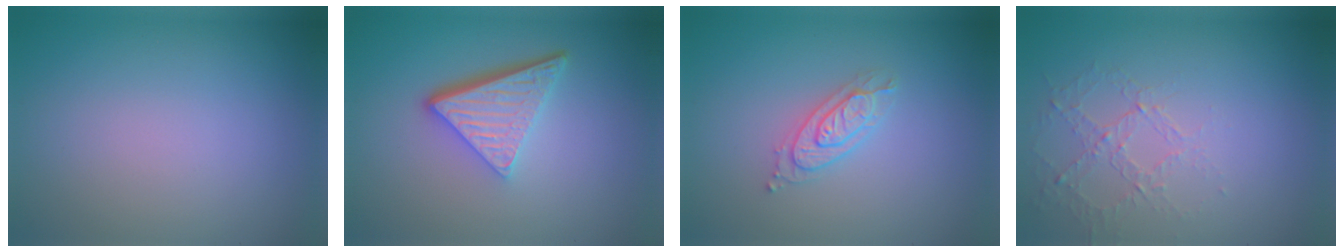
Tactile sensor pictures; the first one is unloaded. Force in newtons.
{"total": 5.1, "press": 3.6, "slide": 3.7}
{"total": 2.6, "press": 2.6, "slide": 0.5}
{"total": 1.4, "press": 0.8, "slide": 1.2}